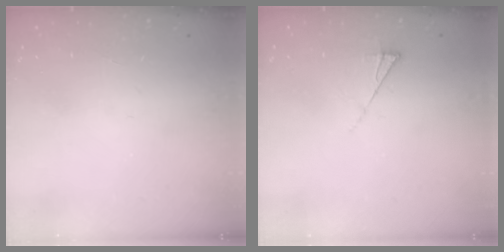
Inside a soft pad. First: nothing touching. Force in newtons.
{"total": 4.8, "press": 4.8, "slide": 0.7}